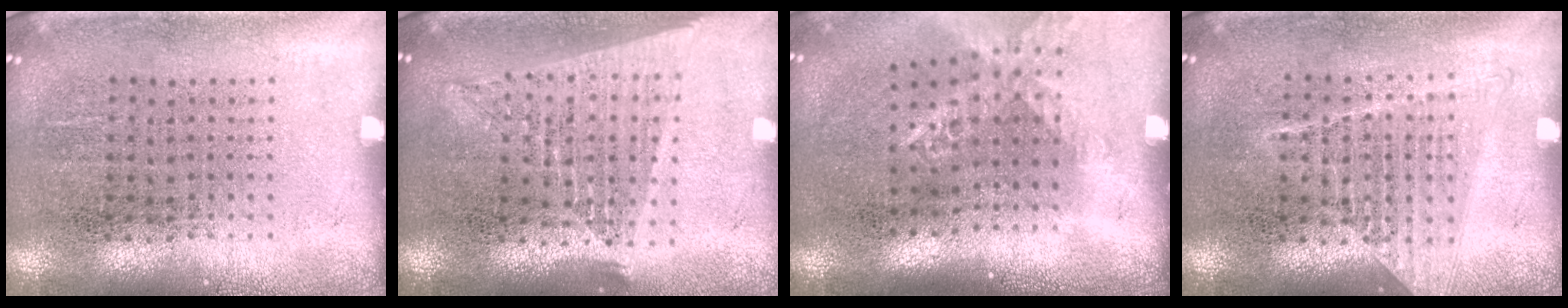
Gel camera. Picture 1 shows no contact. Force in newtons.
{"total": 1.8, "press": 1.6, "slide": 0.8}
{"total": 1.6, "press": 1.4, "slide": 0.8}
{"total": 1.2, "press": 1.1, "slide": 0.4}